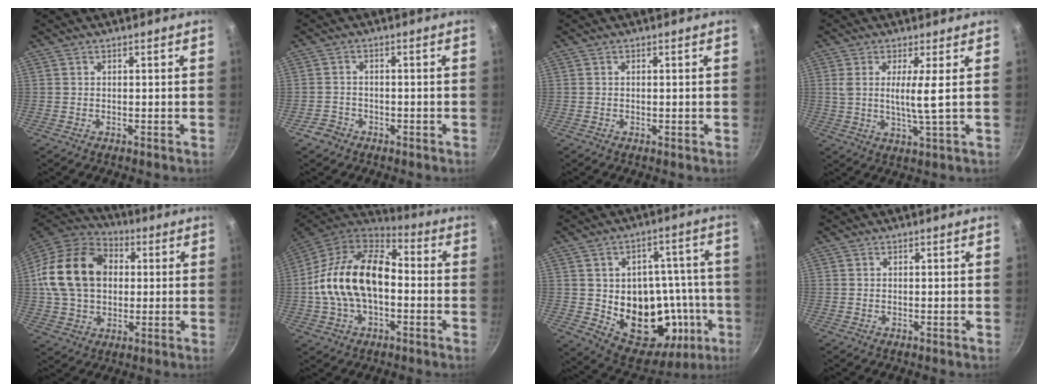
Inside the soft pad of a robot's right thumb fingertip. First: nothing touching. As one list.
[{"total": 2.8, "force": [-1.8, 2.1, 0.5], "torque": [-0.003, 0.025, -0.029]}, {"total": 0.0}, {"total": 5.3, "force": [0.9, -0.2, 5.2], "torque": [-0.114, -0.014, 0.015]}, {"total": 19.8, "force": [2.6, 14.8, 12.9], "torque": [-0.216, 0.027, 0.037]}, {"total": 19.8, "force": [-1.3, 12.3, 15.5], "torque": [-0.263, 0.042, -0.037]}, {"total": 23.5, "force": [-4.3, 16.1, 16.5], "torque": [-0.189, 0.020, -0.040]}, {"total": 0.0}]